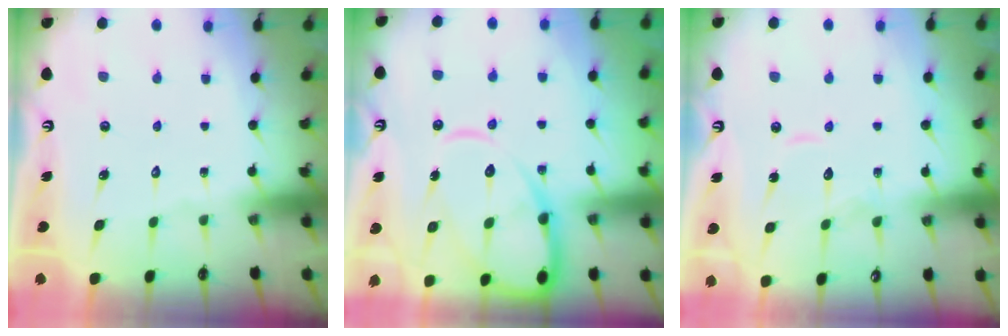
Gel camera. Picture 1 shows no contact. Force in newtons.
{"total": 14.2, "press": 14.1, "slide": 1.3}
{"total": 9.8, "press": 9.8, "slide": 0.5}